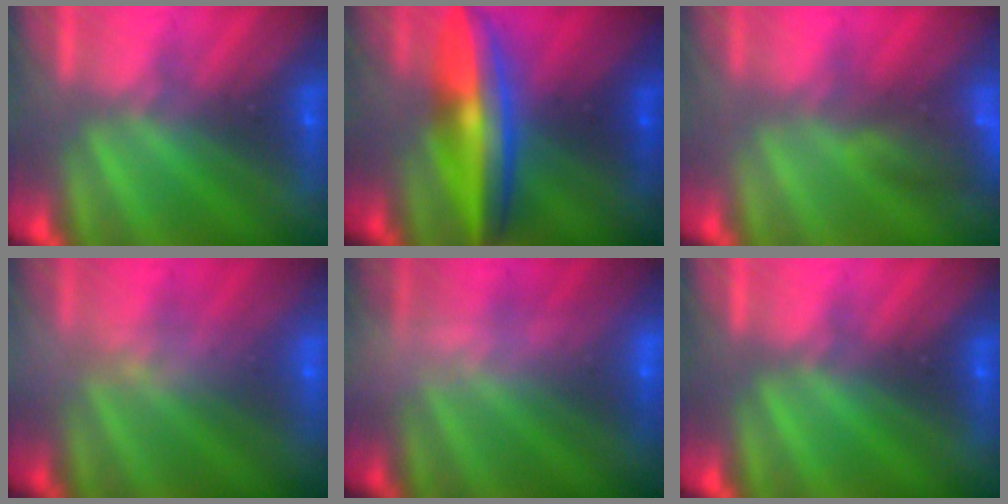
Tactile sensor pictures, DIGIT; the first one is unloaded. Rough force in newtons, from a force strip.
{"total": 7.2}
{"total": 8.6}
{"total": 2.5}
{"total": 2.5}
{"total": 0.0}